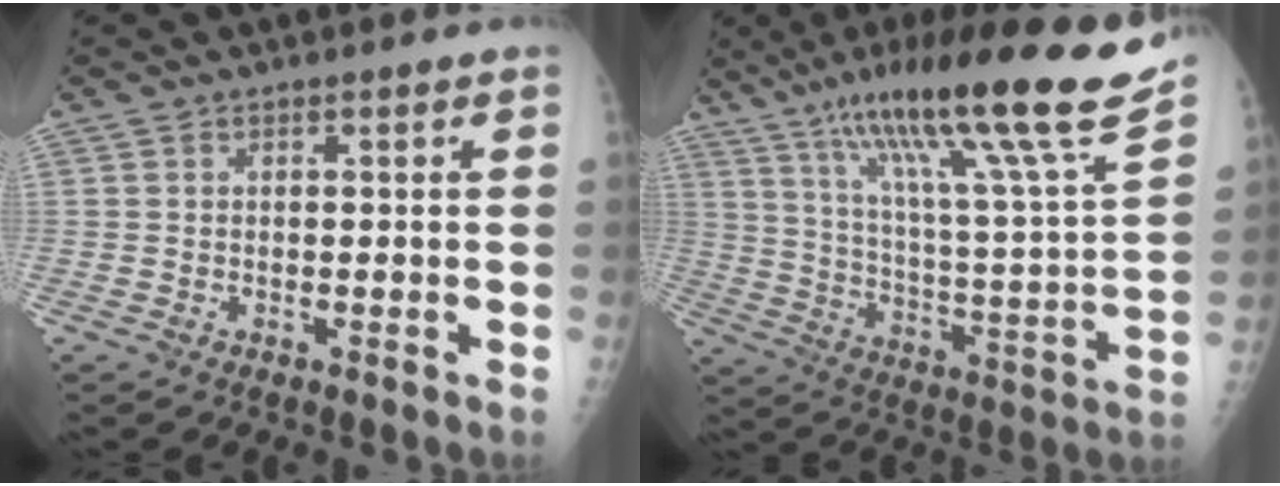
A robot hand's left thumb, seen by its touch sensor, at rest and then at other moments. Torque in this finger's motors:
{"motor_torque": [0.44, 0.49, 1.49, -1.28, 0.17]}